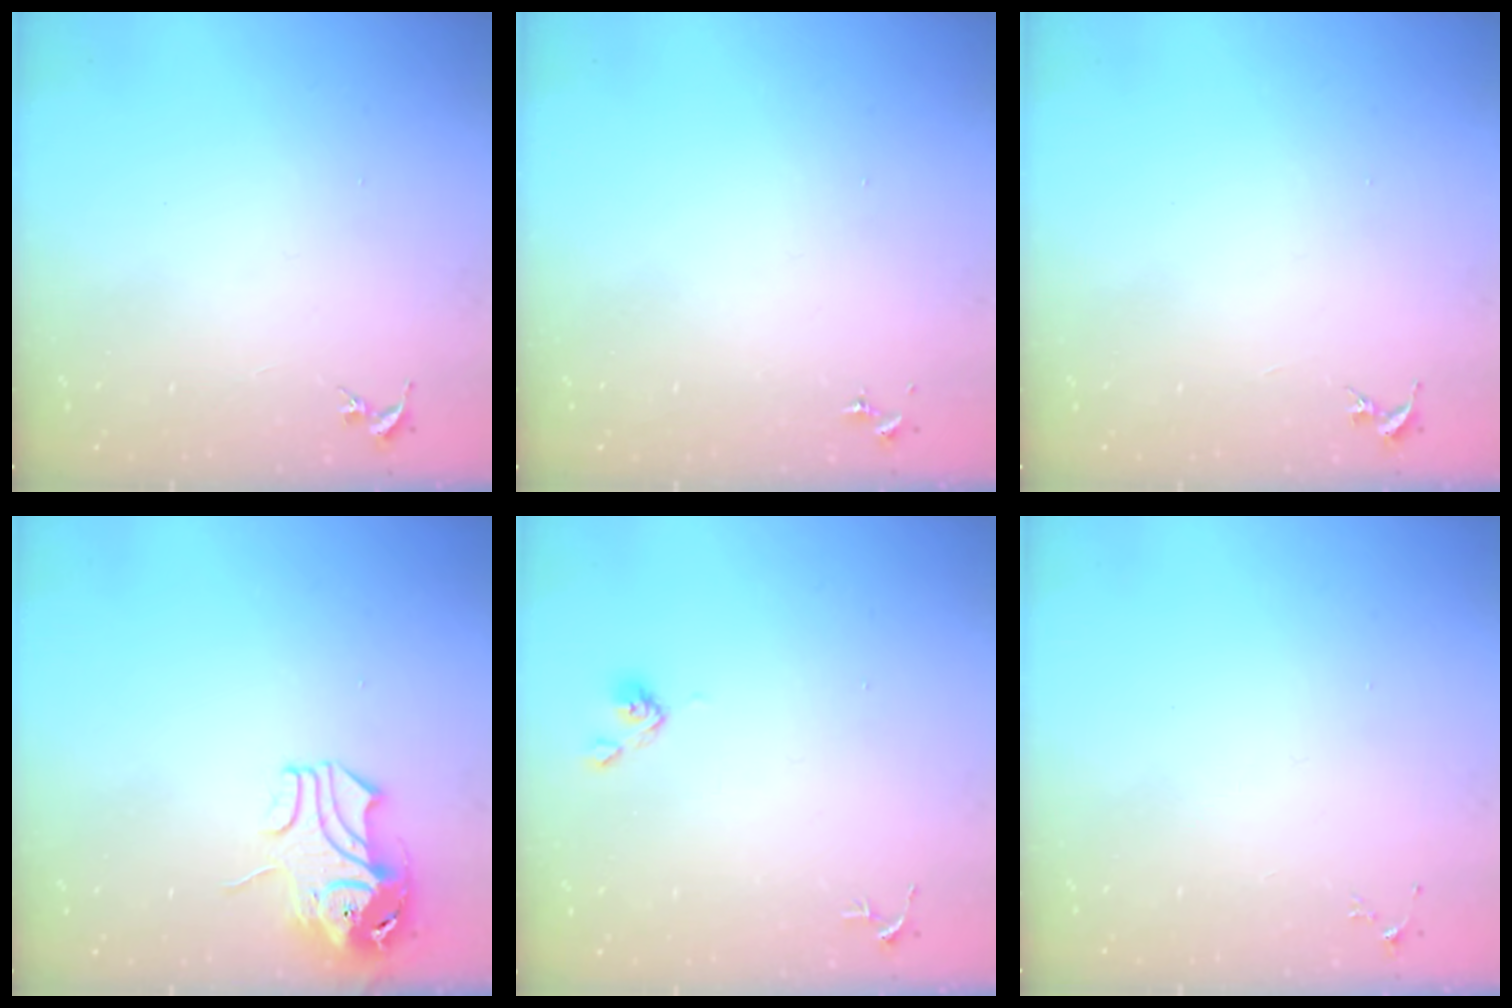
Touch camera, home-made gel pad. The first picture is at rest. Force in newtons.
{"total": 0.0}
{"total": 0.0}
{"total": 9.5, "press": 9.4, "slide": 1.2}
{"total": 4.8, "press": 4.8, "slide": 0.6}
{"total": 3.5, "press": 3.5, "slide": 0.5}